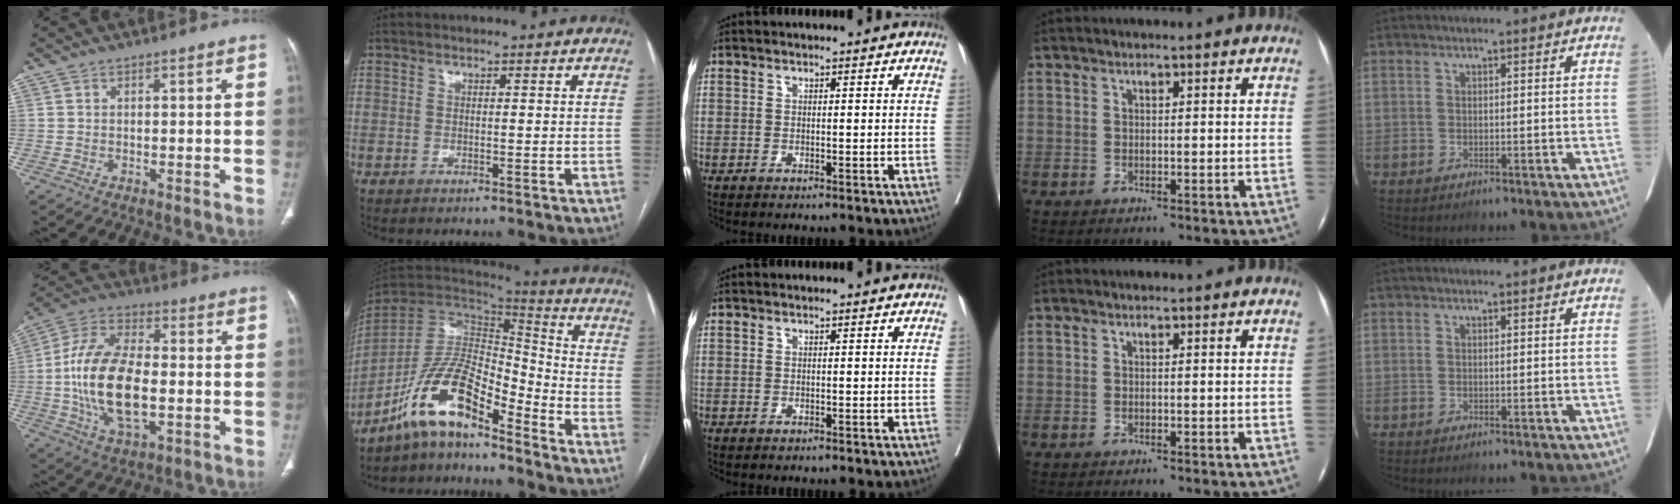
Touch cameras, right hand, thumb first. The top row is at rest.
{"thumb": {"total": 18.2, "force": [-2.3, 9.3, 15.5], "torque": [-0.297, 0.016, -0.041]}, "index": {"total": 12.2, "force": [-9.0, 3.1, 7.6], "torque": [-0.150, 0.024, -0.166]}}